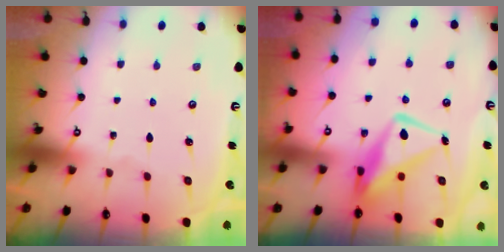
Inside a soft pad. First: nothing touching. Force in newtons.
{"total": 11.1, "press": 11.1, "slide": 1.0}